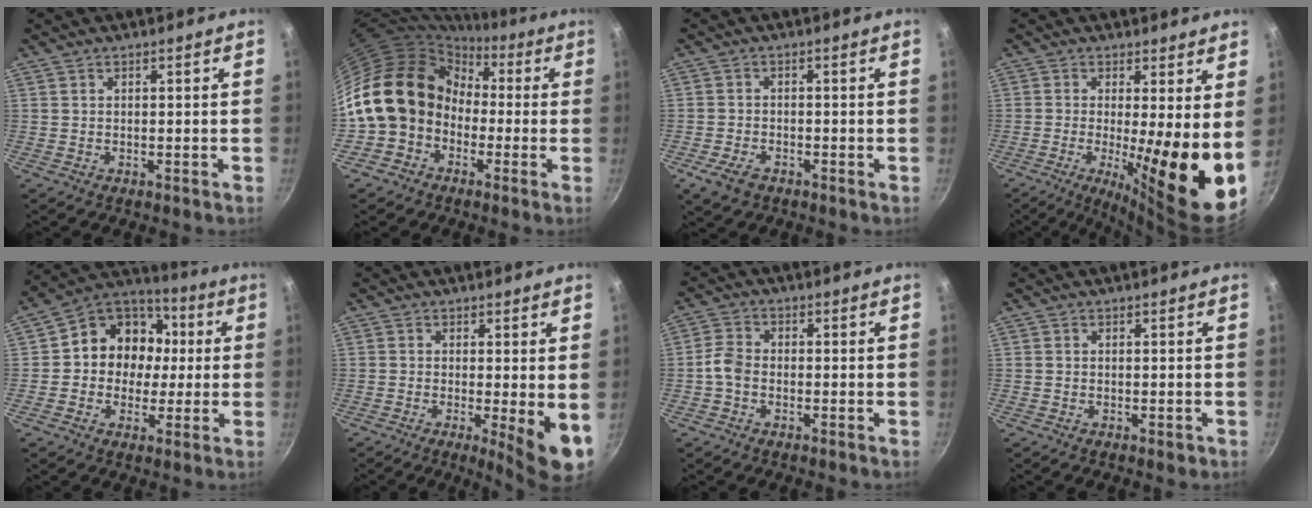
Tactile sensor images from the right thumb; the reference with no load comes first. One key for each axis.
{"total": 15.6, "fx": -1.9, "fy": 13.2, "fz": 8.1, "tx": -0.108, "ty": 0.057, "tz": -0.046}
{"total": 4.7, "fx": -2.7, "fy": 2.7, "fz": 2.7, "tx": -0.062, "ty": 0.009, "tz": -0.051}
{"total": 14.9, "fx": -0.8, "fy": 3.2, "fz": 14.6, "tx": -0.207, "ty": -0.034, "tz": -0.008}
{"total": 14.3, "fx": 0.7, "fy": 12.5, "fz": 6.9, "tx": -0.065, "ty": 0.033, "tz": -0.007}
{"total": 7.5, "fx": -1.2, "fy": 1.5, "fz": 7.2, "tx": -0.096, "ty": -0.013, "tz": -0.012}
{"total": 3.8, "fx": -1.3, "fy": 2.6, "fz": 2.4, "tx": -0.053, "ty": 0.018, "tz": -0.036}
{"total": 1.3, "fx": -0.6, "fy": 0.7, "fz": 0.9, "tx": -0.013, "ty": 0.001, "tz": -0.009}